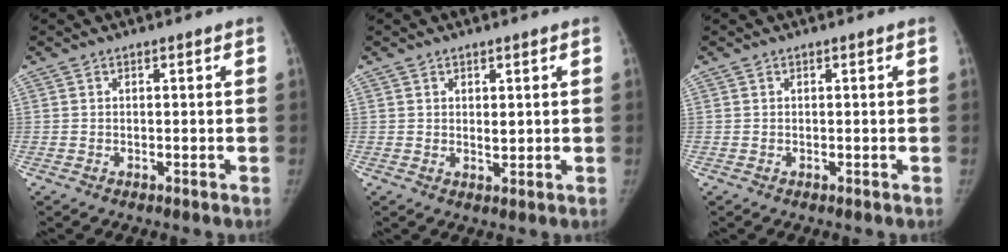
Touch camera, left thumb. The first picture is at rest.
{"total": 2.0, "force": [0.7, 1.0, 1.6], "torque": [-0.017, -0.007, 0.013]}
{"total": 0.0}